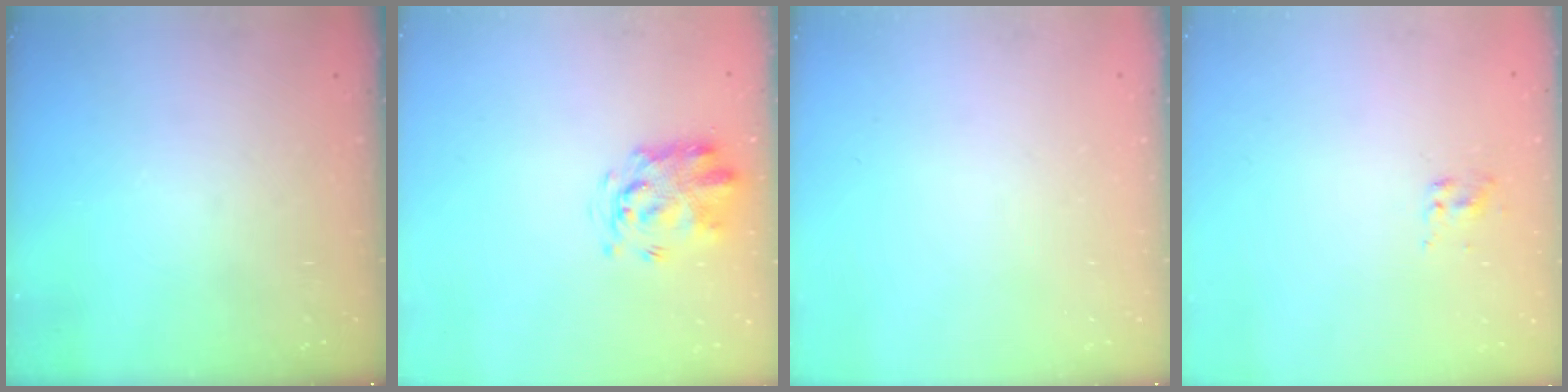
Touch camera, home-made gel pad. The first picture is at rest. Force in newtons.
{"total": 3.3, "press": 3.2, "slide": 0.7}
{"total": 0.0}
{"total": 2.0, "press": 1.9, "slide": 0.8}